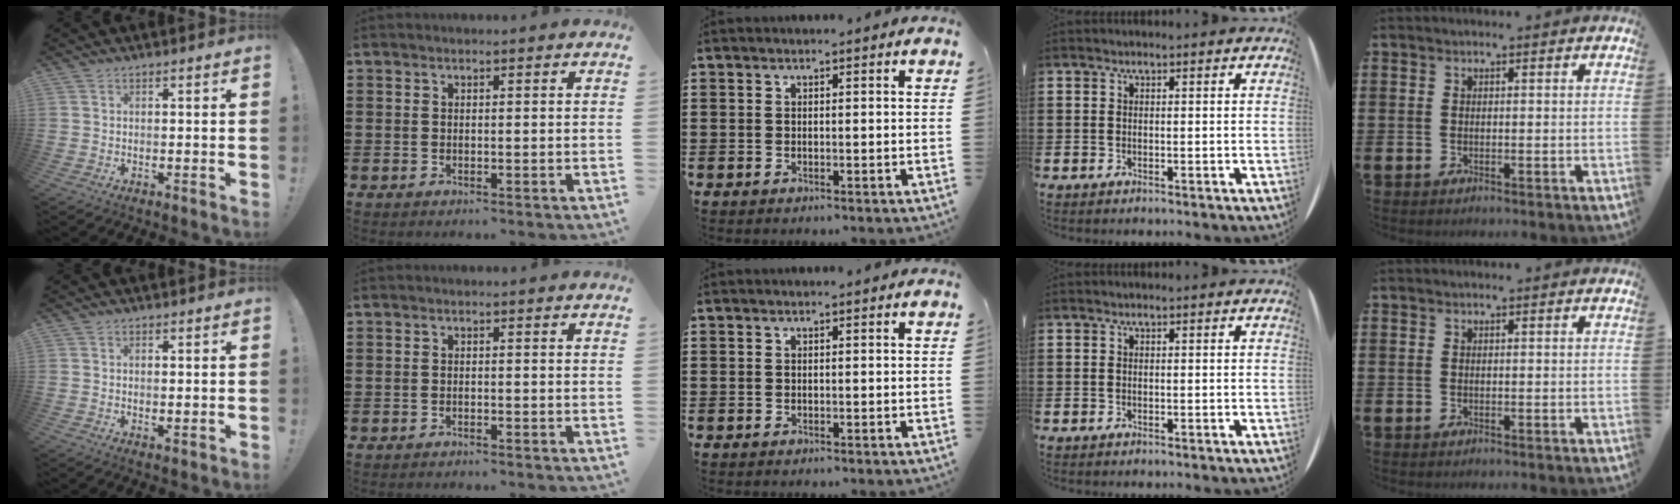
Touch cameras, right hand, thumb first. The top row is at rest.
{"thumb": {"total": 1.2, "force": [0.8, 0.4, 0.8], "torque": [-0.001, -0.005, 0.012]}, "index": {"total": 0.8, "force": [-0.8, 0.0, 0.1], "torque": [-0.004, -0.001, -0.016]}}